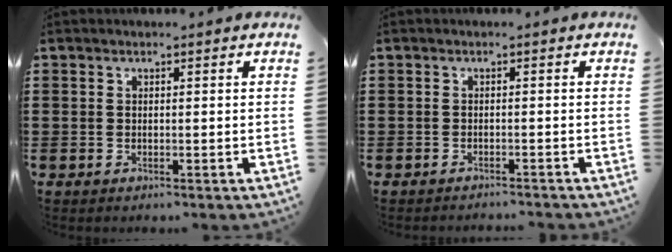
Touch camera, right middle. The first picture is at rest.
{"total": 0.9, "force": [-0.9, -0.1, 0.1], "torque": [-0.005, -0.001, -0.018]}